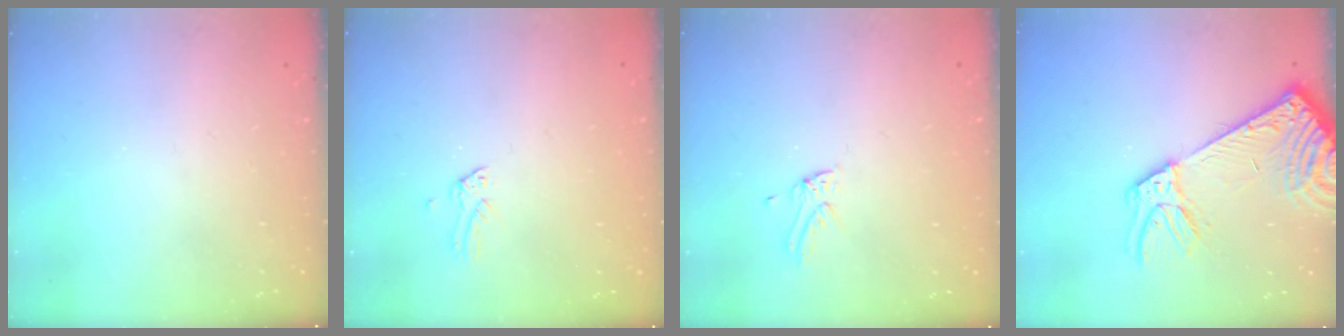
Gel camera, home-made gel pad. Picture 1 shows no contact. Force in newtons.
{"total": 0.0}
{"total": 2.0, "press": 2.0, "slide": 0.1}
{"total": 13.1, "press": 12.8, "slide": 2.8}